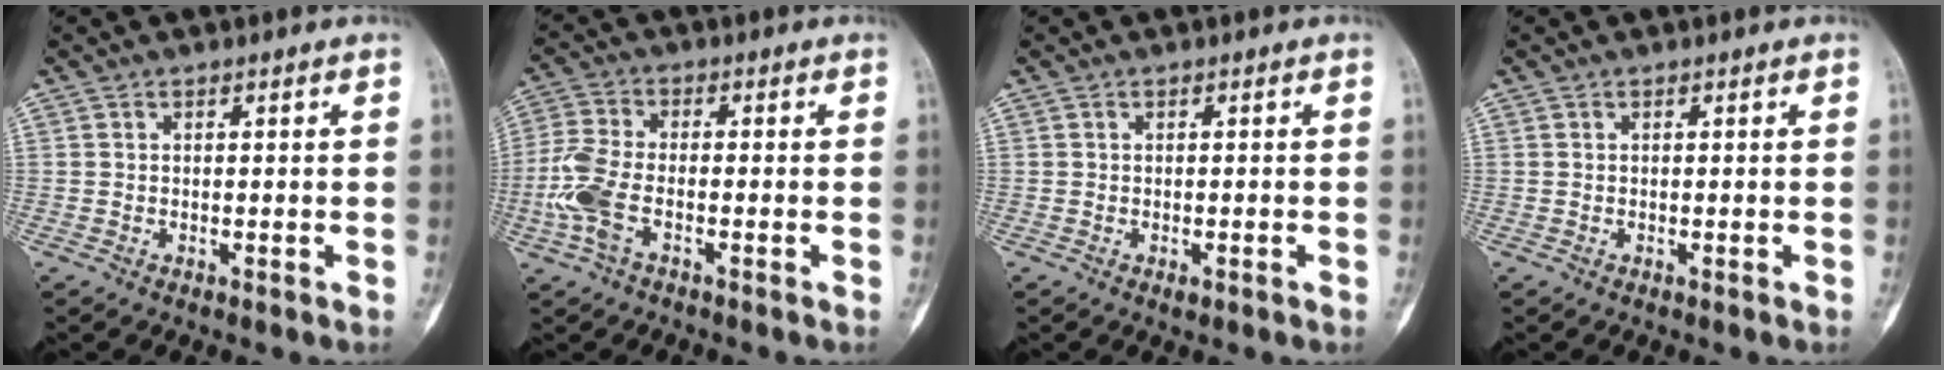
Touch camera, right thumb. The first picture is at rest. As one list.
[{"total": 8.4, "force": [-2.8, 4.1, 6.8], "torque": [-0.169, 0.014, -0.061]}, {"total": 0.9, "force": [-0.4, 0.5, 0.6], "torque": [-0.007, 0.005, -0.004]}, {"total": 0.0}]